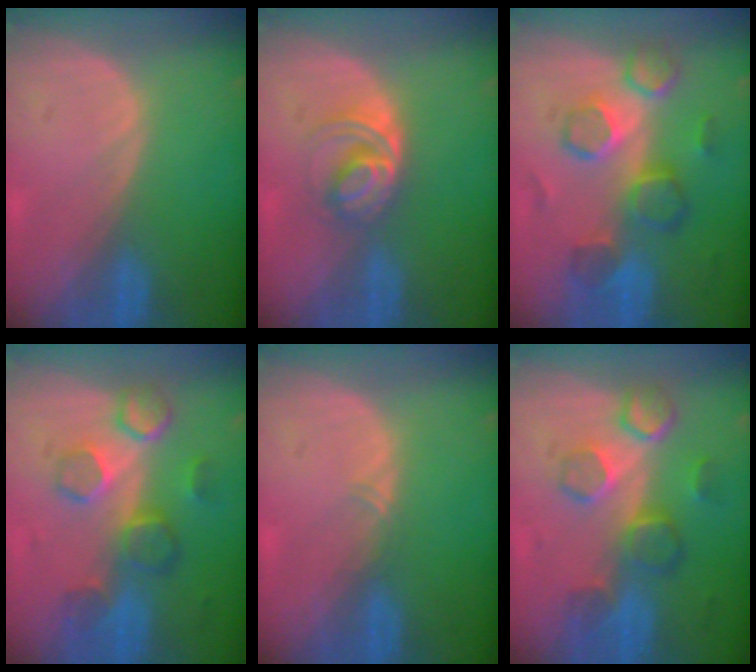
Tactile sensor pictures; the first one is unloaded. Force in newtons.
{"total": 5.2, "press": 4.9, "slide": 1.7}
{"total": 8.7, "press": 8.4, "slide": 2.0}
{"total": 8.5, "press": 7.7, "slide": 3.6}
{"total": 0.8, "press": 0.7, "slide": 0.4}
{"total": 8.4, "press": 7.6, "slide": 3.6}